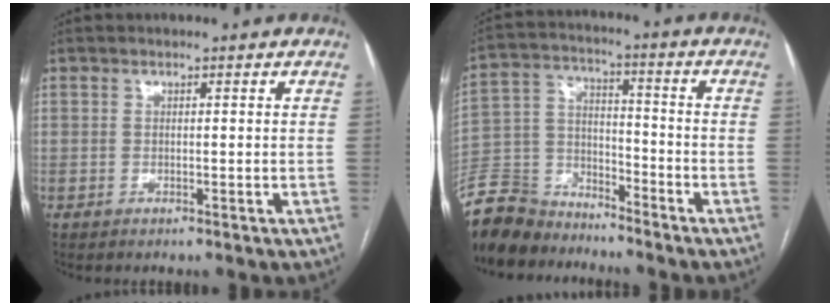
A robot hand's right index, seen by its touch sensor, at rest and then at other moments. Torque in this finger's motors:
{"motor_torque": [0.81, -1.33, -0.39, -0.21]}